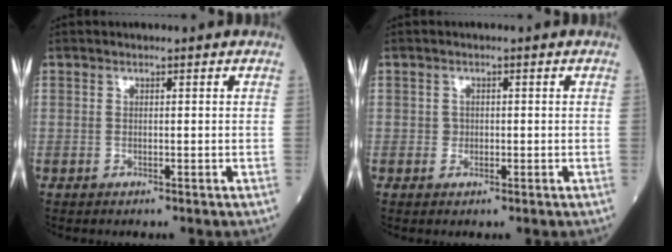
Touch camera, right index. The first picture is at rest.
{"total": 1.1, "force": [-0.1, 1.1, 0.3], "torque": [-0.001, 0.003, -0.001]}